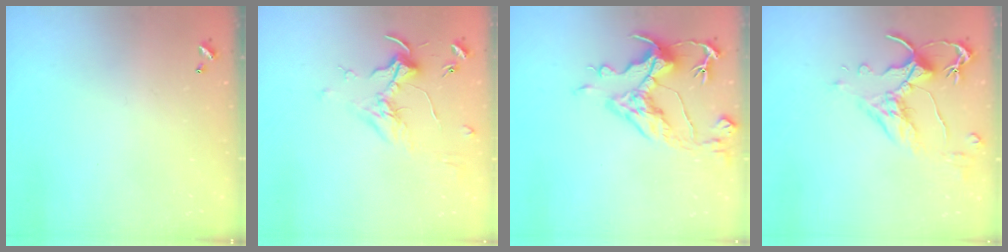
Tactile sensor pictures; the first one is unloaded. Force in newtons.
{"total": 1.7, "press": 1.5, "slide": 0.8}
{"total": 7.1, "press": 6.9, "slide": 1.4}
{"total": 2.5, "press": 2.1, "slide": 1.4}